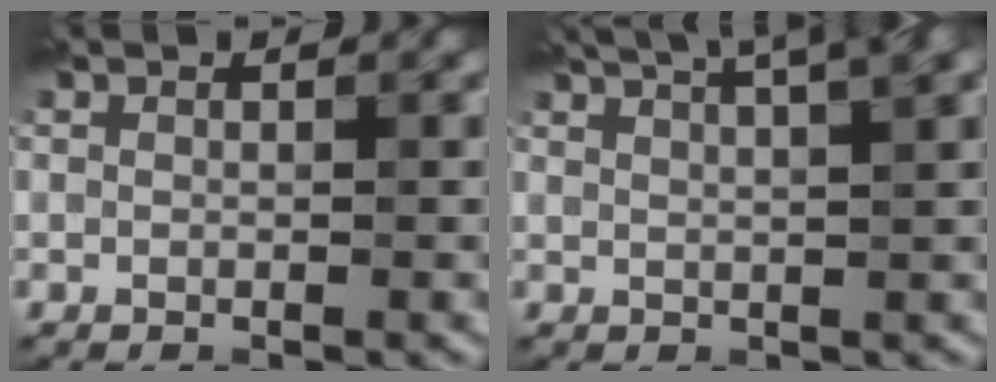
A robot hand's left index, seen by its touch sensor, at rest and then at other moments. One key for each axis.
{"total": 8.6, "fx": 5.6, "fy": 3.0, "fz": 5.8, "tx": -0.052, "ty": 0.053, "tz": 0.046}